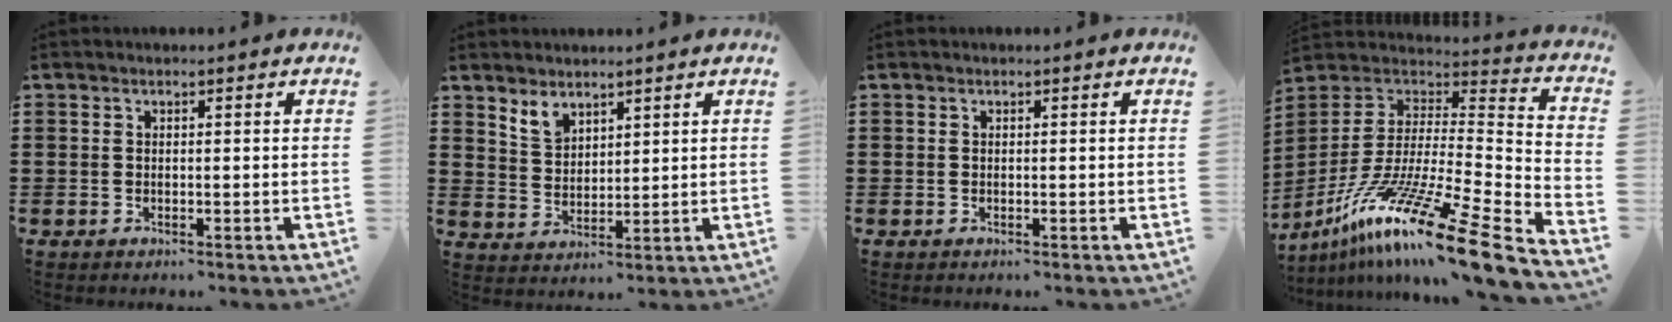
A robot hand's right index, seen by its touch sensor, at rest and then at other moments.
{"total": 3.5, "force": [2.9, 1.8, 0.9], "torque": [-0.028, 0.001, 0.055]}
{"total": 0.0}
{"total": 17.6, "force": [-12.4, 1.0, 12.4], "torque": [-0.238, 0.014, -0.228]}